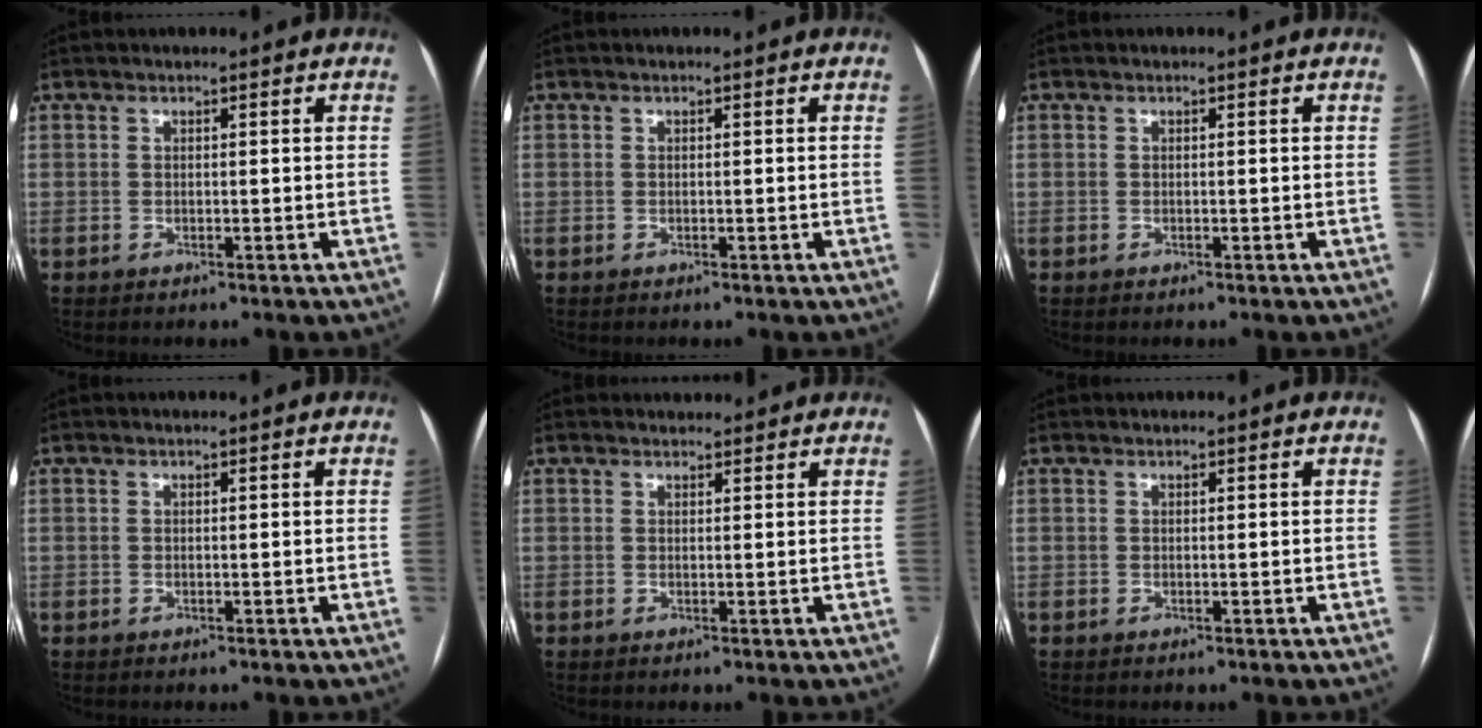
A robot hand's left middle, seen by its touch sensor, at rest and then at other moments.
{"total": 0.0}
{"total": 0.0}
{"total": 0.0}
{"total": 2.1, "force": [2.0, 0.7, 0.1], "torque": [-0.004, 0.016, 0.028]}
{"total": 0.0}